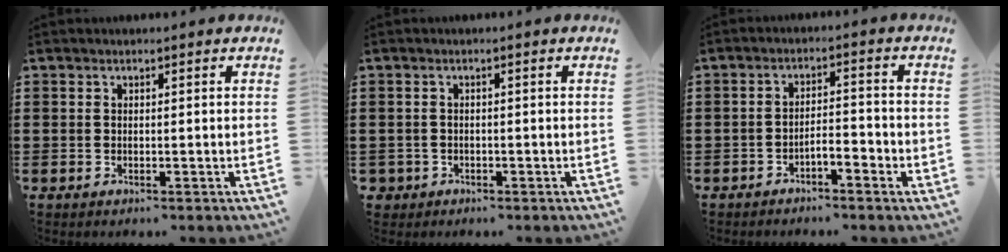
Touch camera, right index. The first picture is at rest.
{"total": 1.2, "force": [-0.9, 0.9, 0.0], "torque": [-0.004, 0.003, -0.021]}
{"total": 2.5, "force": [-2.1, 0.5, 1.2], "torque": [-0.025, 0.007, -0.044]}